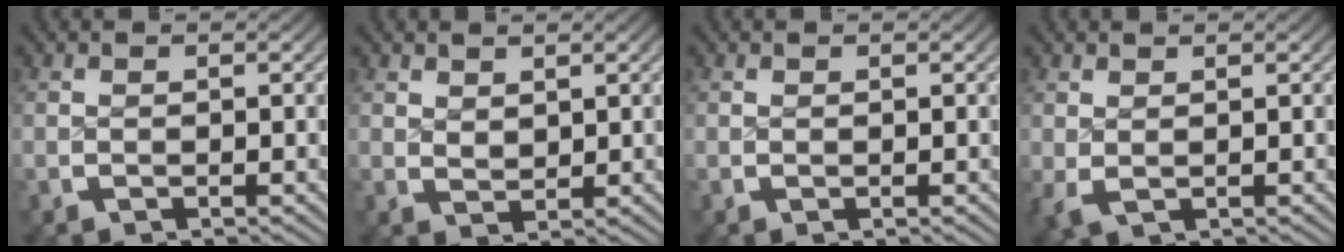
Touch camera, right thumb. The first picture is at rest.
{"total": 1.4, "force": [1.3, 0.4, 0.4], "torque": [-0.001, -0.004, 0.033]}
{"total": 0.0}
{"total": 1.0, "force": [0.3, 0.5, 0.8], "torque": [-0.014, -0.006, 0.014]}